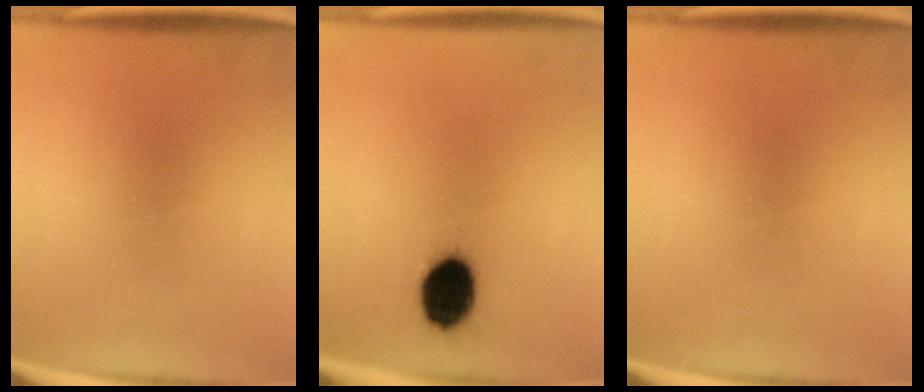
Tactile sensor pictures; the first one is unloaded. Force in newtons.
{"total": 10.7}
{"total": 0.0}